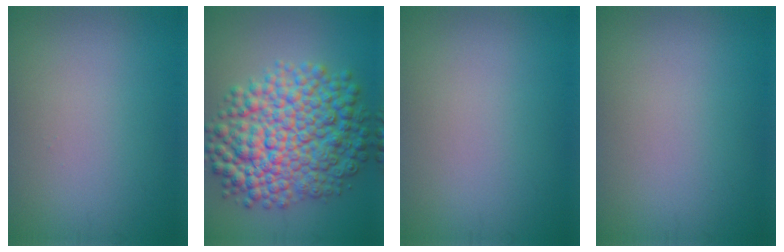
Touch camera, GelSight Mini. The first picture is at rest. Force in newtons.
{"total": 11.3, "press": 11.3, "slide": 0.1}
{"total": 0.0}
{"total": 0.0}